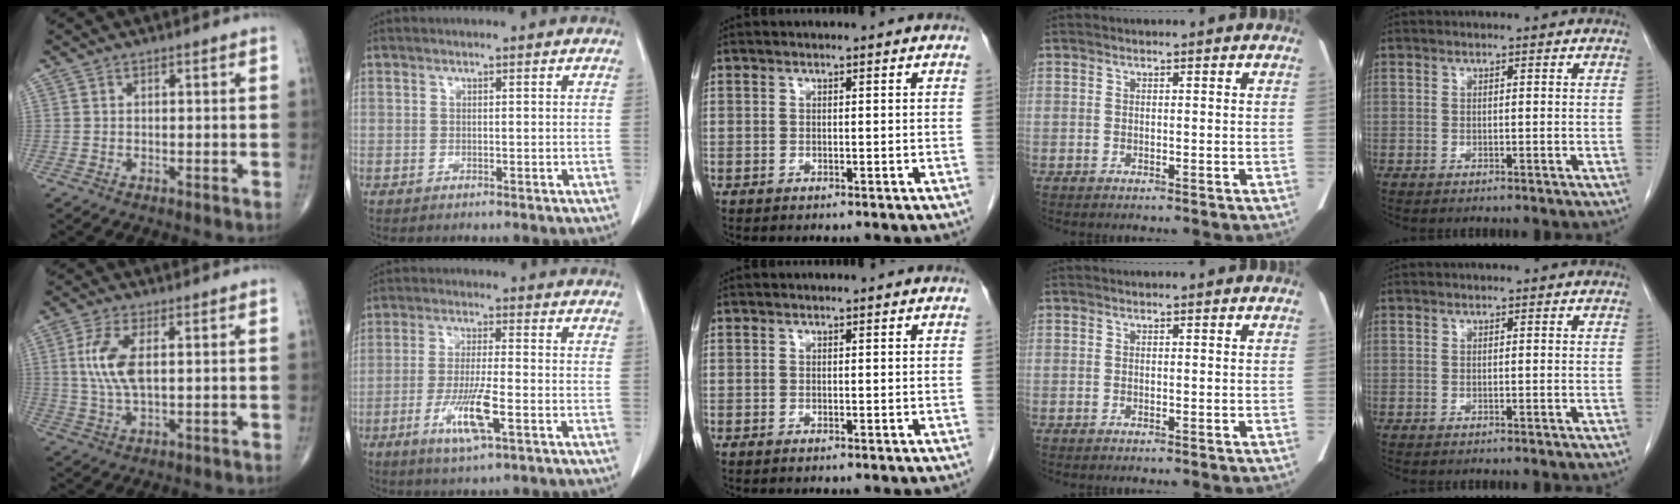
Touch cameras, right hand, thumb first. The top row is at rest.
{"thumb": {"total": 8.2, "force": [1.5, 3.4, 7.3], "torque": [-0.170, -0.002, 0.032]}, "index": {"total": 8.2, "force": [-3.2, 0.8, 7.5], "torque": [-0.147, -0.015, -0.056]}}